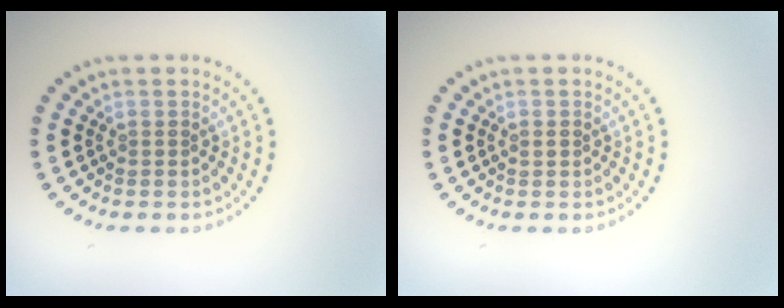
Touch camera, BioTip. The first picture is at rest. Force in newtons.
{"total": 0.7, "press": 0.7, "slide": 0.1}